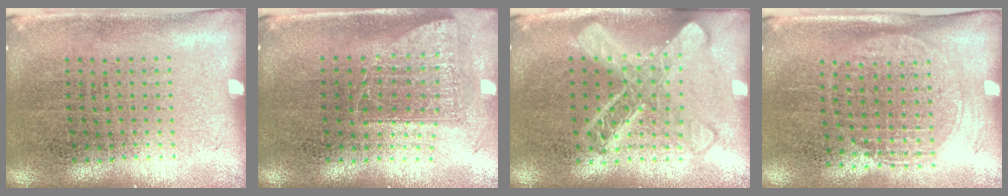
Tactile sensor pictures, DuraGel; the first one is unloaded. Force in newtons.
{"total": 1.7, "press": 1.3, "slide": 1.1}
{"total": 2.9, "press": 2.8, "slide": 0.5}
{"total": 1.5, "press": 1.3, "slide": 0.8}